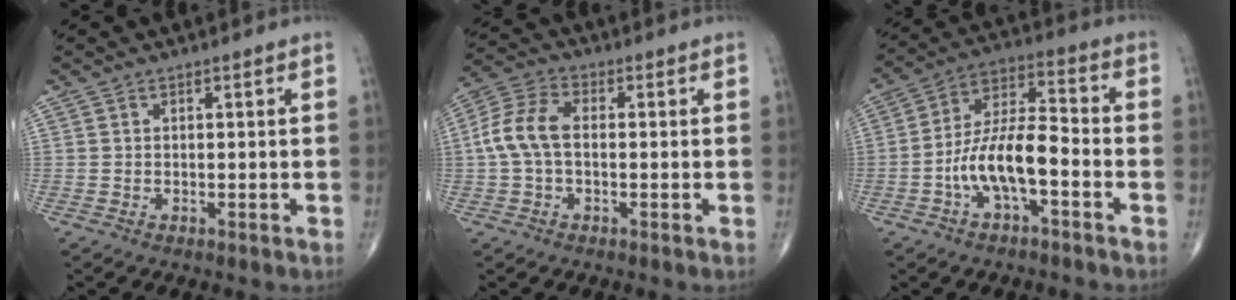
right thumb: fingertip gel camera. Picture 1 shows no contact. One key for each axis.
{"total": 8.3, "fx": -0.2, "fy": 5.0, "fz": 6.6, "tx": -0.144, "ty": 0.025, "tz": -0.011}
{"total": 12.0, "fx": -4.0, "fy": 4.7, "fz": 10.3, "tx": -0.195, "ty": 0.047, "tz": -0.078}